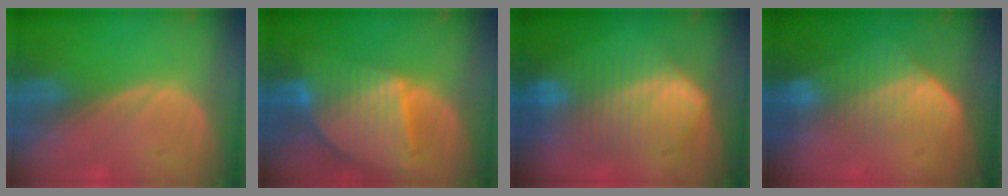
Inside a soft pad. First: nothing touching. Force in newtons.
{"total": 9.6, "press": 8.4, "slide": 4.8}
{"total": 9.4, "press": 9.4, "slide": 0.2}
{"total": 7.3, "press": 6.2, "slide": 3.7}